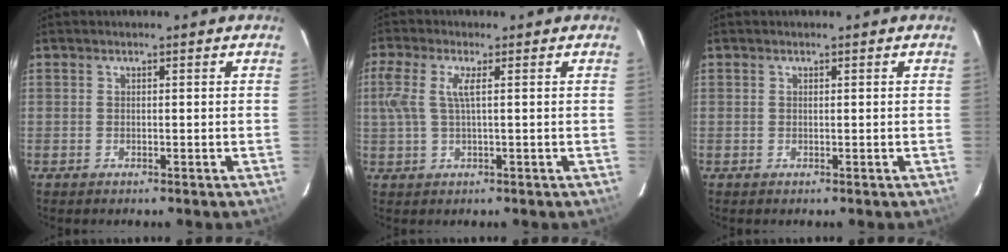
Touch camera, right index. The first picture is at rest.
{"total": 4.8, "force": [0.9, 0.8, 4.6], "torque": [-0.108, 0.005, 0.020]}
{"total": 0.0}